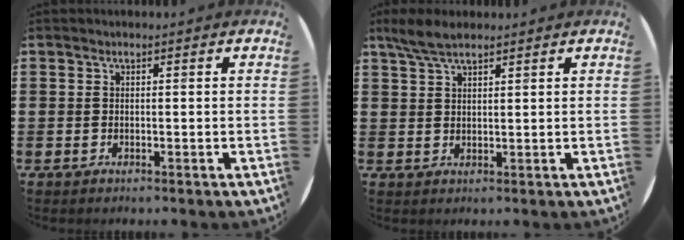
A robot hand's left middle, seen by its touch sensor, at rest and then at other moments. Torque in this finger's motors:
{"motor_torque": [0.59, -0.51, 0.07, 0.02]}